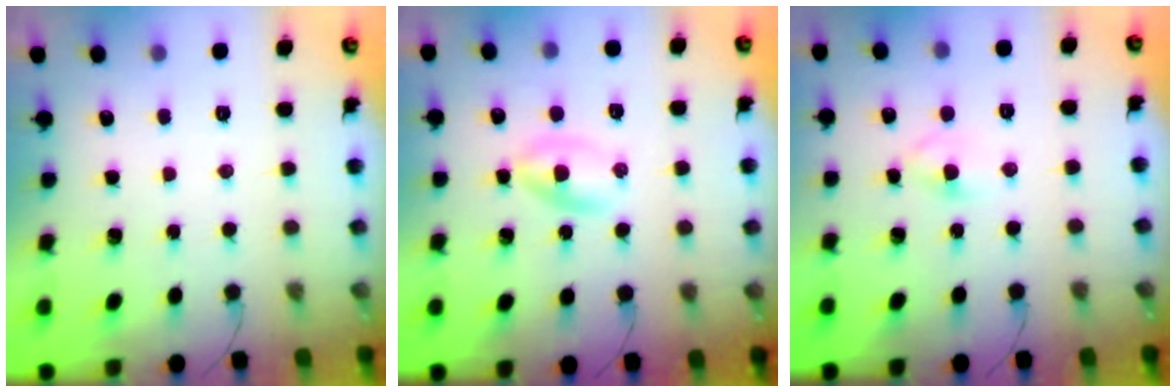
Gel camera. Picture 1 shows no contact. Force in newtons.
{"total": 2.9, "press": 2.6, "slide": 1.3}
{"total": 2.8, "press": 2.7, "slide": 0.8}